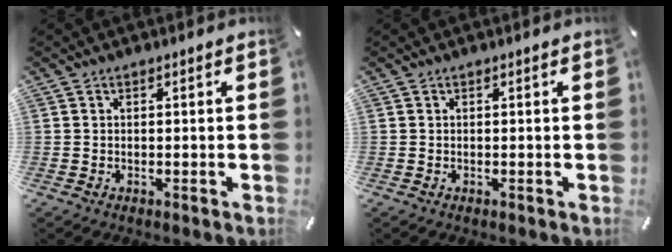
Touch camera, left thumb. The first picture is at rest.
{"total": 0.0}